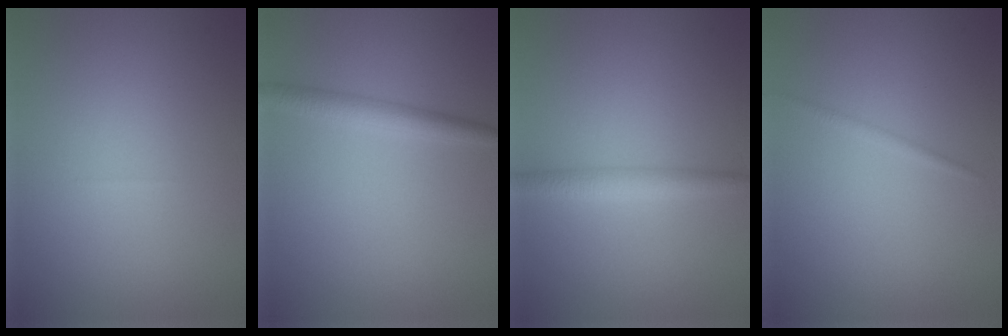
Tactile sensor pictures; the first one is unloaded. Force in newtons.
{"total": 2.4, "press": 2.4, "slide": 0.1}
{"total": 2.2, "press": 2.2, "slide": 0.0}
{"total": 0.7, "press": 0.7, "slide": 0.1}